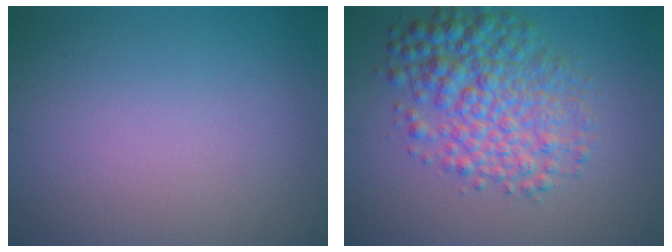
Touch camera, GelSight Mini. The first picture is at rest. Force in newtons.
{"total": 6.2, "press": 6.2, "slide": 0.1}